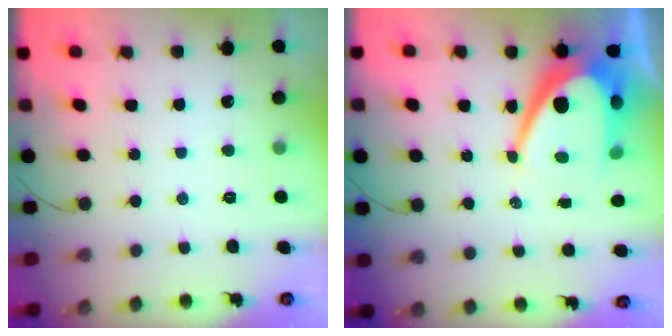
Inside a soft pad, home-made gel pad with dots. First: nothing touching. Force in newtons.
{"total": 15.8, "press": 15.7, "slide": 1.0}